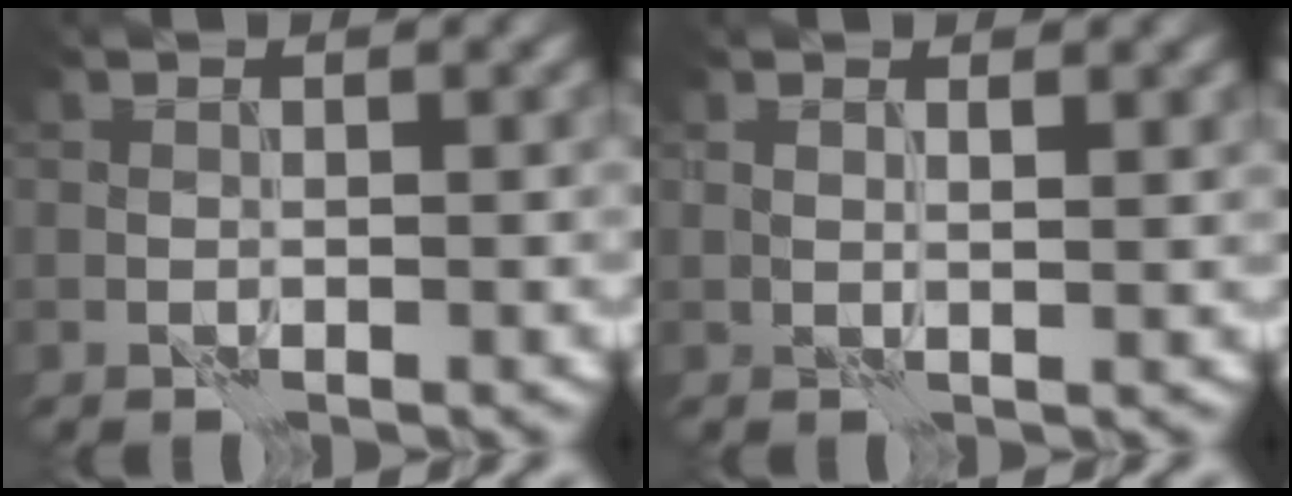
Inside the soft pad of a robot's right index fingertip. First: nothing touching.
{"total": 1.5, "force": [1.2, 0.3, 1.0], "torque": [-0.015, -0.006, 0.025]}